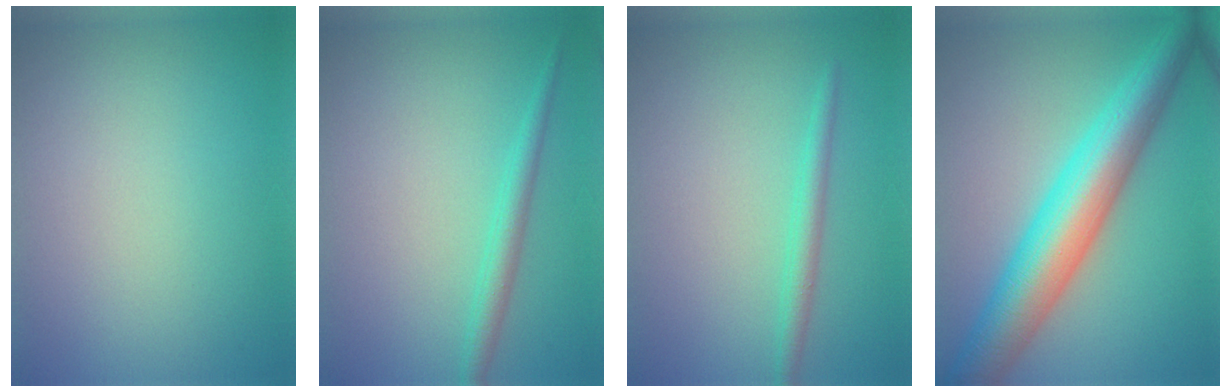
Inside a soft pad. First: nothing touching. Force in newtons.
{"total": 2.1, "press": 2.1, "slide": 0.1}
{"total": 1.9, "press": 1.8, "slide": 0.2}
{"total": 9.2, "press": 9.2, "slide": 0.2}